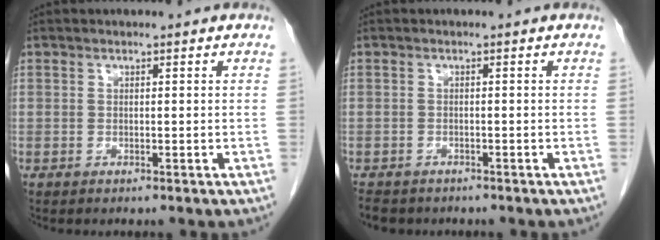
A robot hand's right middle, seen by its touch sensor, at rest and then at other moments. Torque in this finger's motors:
{"motor_torque": [0.15, -0.10, 0.00, 0.01]}